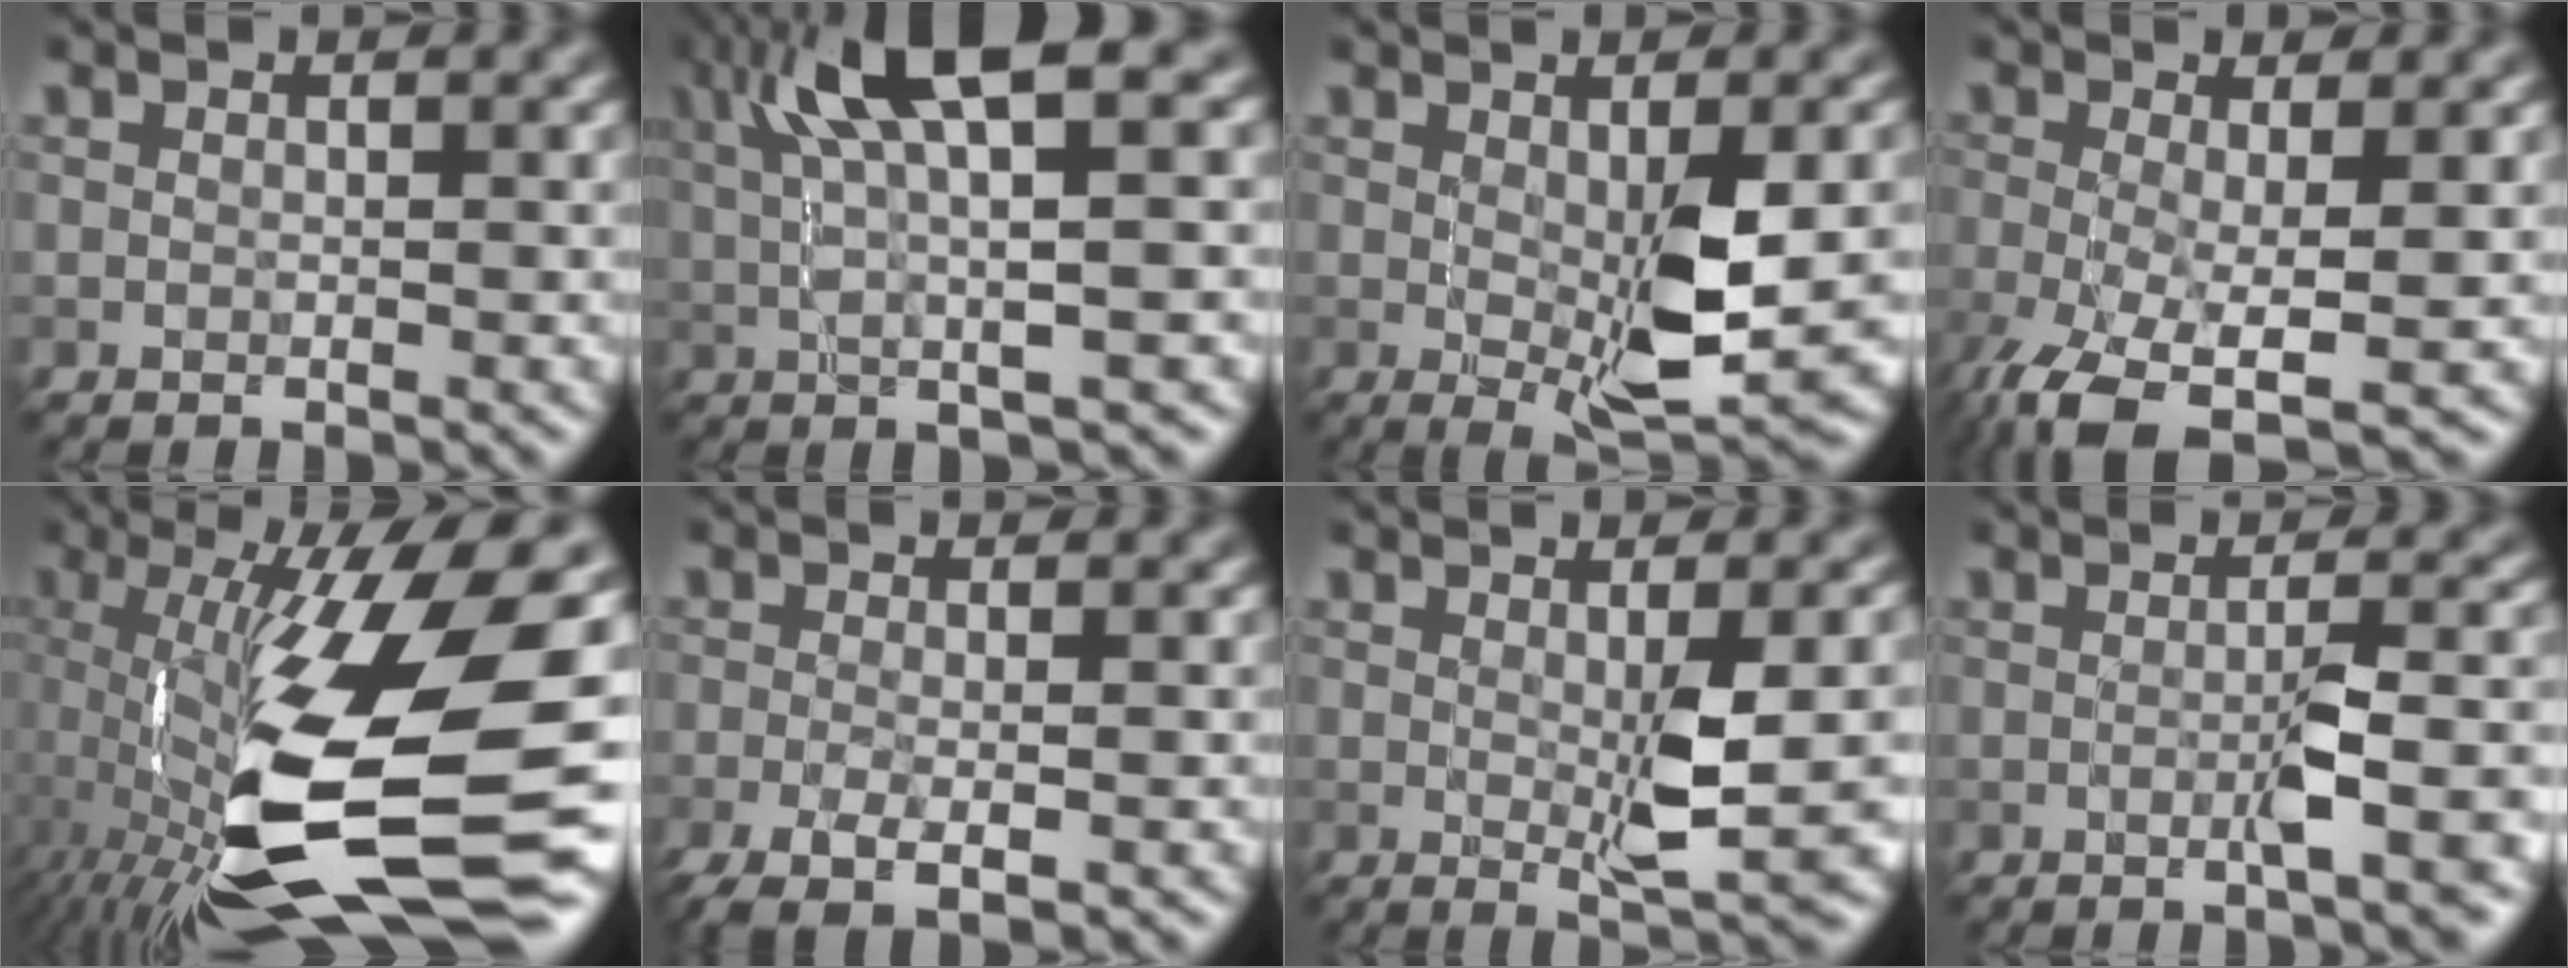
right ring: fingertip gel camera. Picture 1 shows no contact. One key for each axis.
{"total": 9.1, "fx": 3.2, "fy": 2.1, "fz": 8.2, "tx": -0.129, "ty": 0.017, "tz": 0.063}
{"total": 6.3, "fx": -0.6, "fy": 1.4, "fz": 6.1, "tx": -0.103, "ty": -0.012, "tz": 0.001}
{"total": 7.3, "fx": -3.1, "fy": 2.2, "fz": 6.2, "tx": -0.119, "ty": -0.021, "tz": -0.049}
{"total": 16.1, "fx": -0.4, "fy": 5.6, "fz": 15.1, "tx": -0.284, "ty": -0.015, "tz": 0.015}
{"total": 3.8, "fx": -2.0, "fy": 1.1, "fz": 3.1, "tx": -0.055, "ty": -0.006, "tz": -0.036}
{"total": 4.6, "fx": -0.4, "fy": 0.6, "fz": 4.5, "tx": -0.077, "ty": -0.006, "tz": 0.002}
{"total": 3.7, "fx": -1.1, "fy": 0.6, "fz": 3.5, "tx": -0.047, "ty": 0.006, "tz": -0.018}